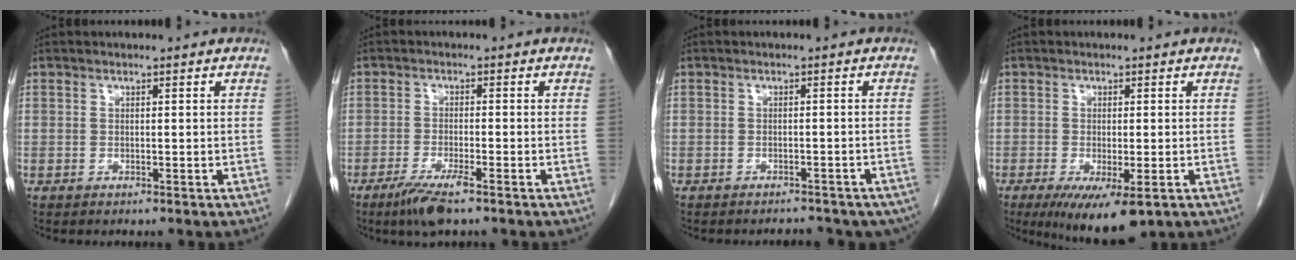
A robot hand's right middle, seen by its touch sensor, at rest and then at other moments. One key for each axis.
{"total": 5.1, "fx": -3.4, "fy": 0.4, "fz": 3.8, "tx": -0.078, "ty": -0.012, "tz": -0.061}
{"total": 8.8, "fx": -7.8, "fy": 3.0, "fz": 2.9, "tx": -0.034, "ty": 0.003, "tz": -0.078}
{"total": 8.5, "fx": -4.9, "fy": 2.2, "fz": 6.6, "tx": -0.100, "ty": -0.023, "tz": -0.074}